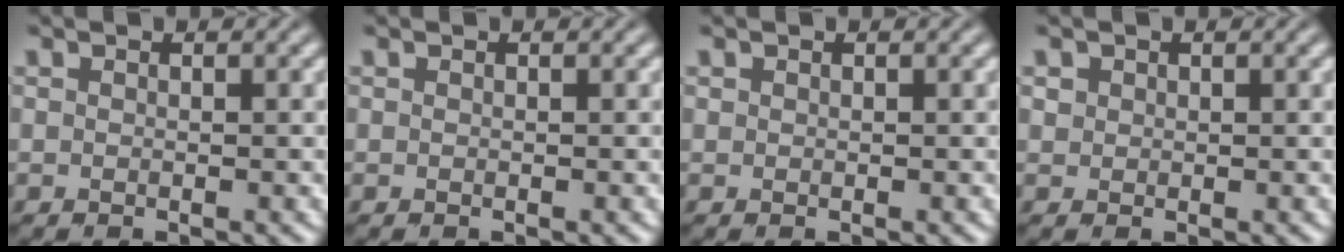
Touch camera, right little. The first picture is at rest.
{"total": 0.0}
{"total": 0.0}
{"total": 0.6, "force": [0.2, 0.6, 0.1], "torque": [0.002, -0.002, 0.005]}